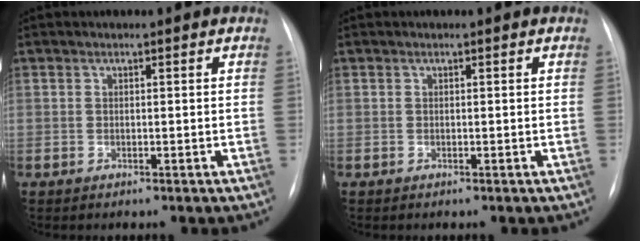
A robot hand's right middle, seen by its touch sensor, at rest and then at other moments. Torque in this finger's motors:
{"motor_torque": [-0.12, 0.05, -0.04, 0.00]}